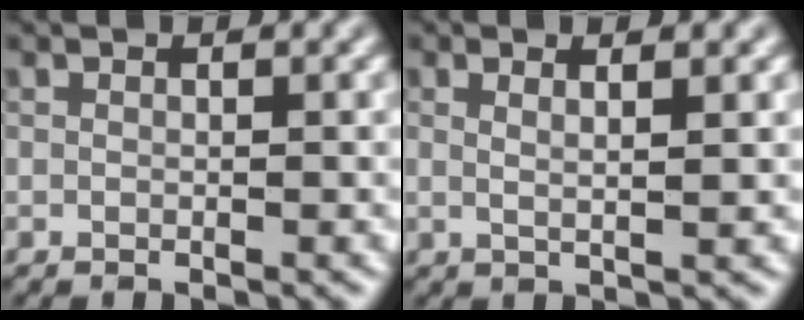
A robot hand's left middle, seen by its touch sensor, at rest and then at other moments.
{"total": 2.9, "force": [1.3, 1.0, 2.4], "torque": [-0.024, 0.003, 0.000]}